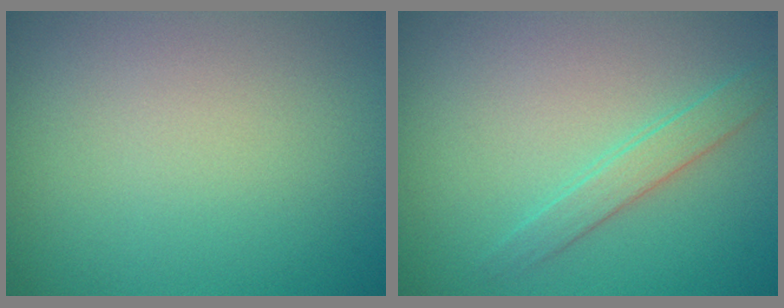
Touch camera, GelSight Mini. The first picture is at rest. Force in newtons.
{"total": 1.8, "press": 1.8, "slide": 0.0}